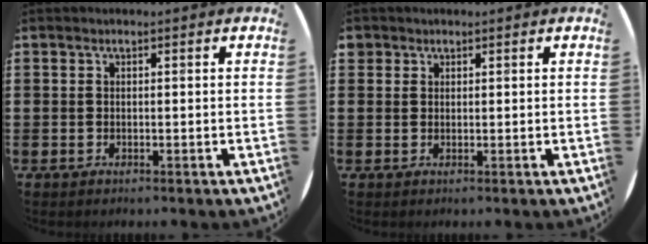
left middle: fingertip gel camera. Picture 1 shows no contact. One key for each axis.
{"total": 1.0, "fx": 0.8, "fy": 0.6, "fz": -0.1, "tx": 0.001, "ty": 0.003, "tz": 0.016}